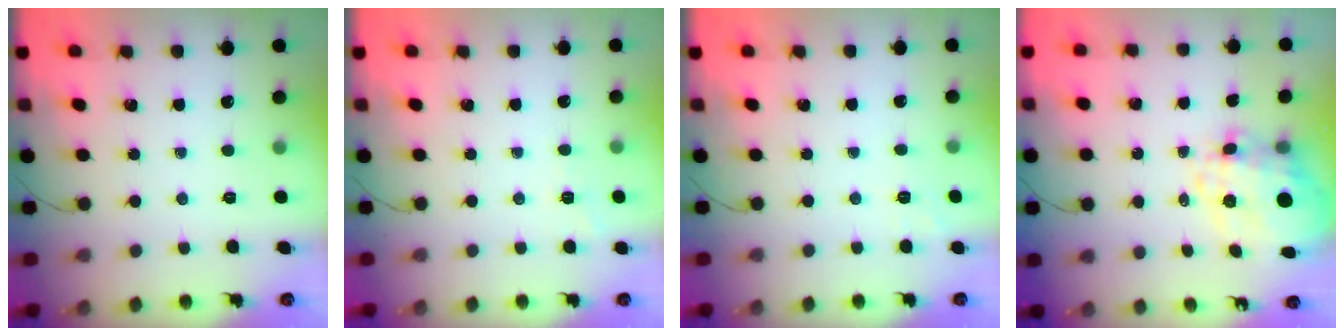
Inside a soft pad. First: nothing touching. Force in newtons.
{"total": 1.8, "press": 1.1, "slide": 1.4}
{"total": 1.9, "press": 1.1, "slide": 1.6}
{"total": 13.6, "press": 13.3, "slide": 2.9}